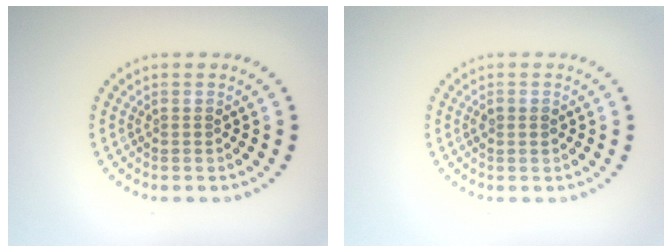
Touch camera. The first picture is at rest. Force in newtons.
{"total": 0.9, "press": 0.9, "slide": 0.1}